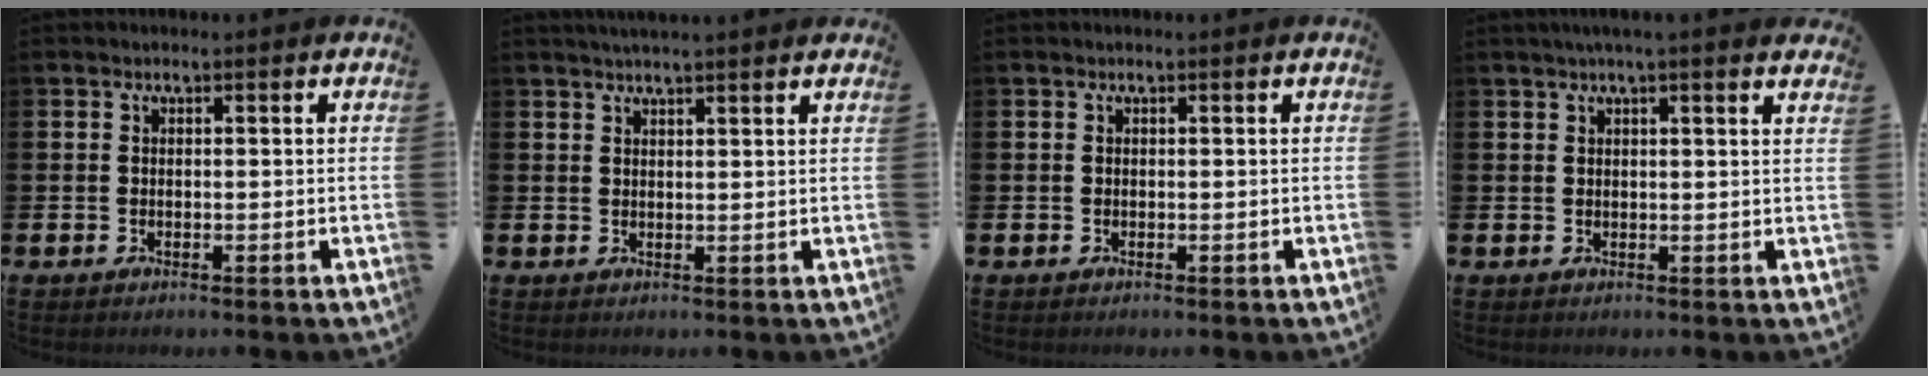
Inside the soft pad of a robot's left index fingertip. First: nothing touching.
{"total": 2.4, "force": [2.3, -0.2, 0.5], "torque": [-0.012, -0.005, 0.042]}
{"total": 0.0}
{"total": 2.5, "force": [2.3, -0.4, 1.0], "torque": [-0.019, -0.007, 0.041]}